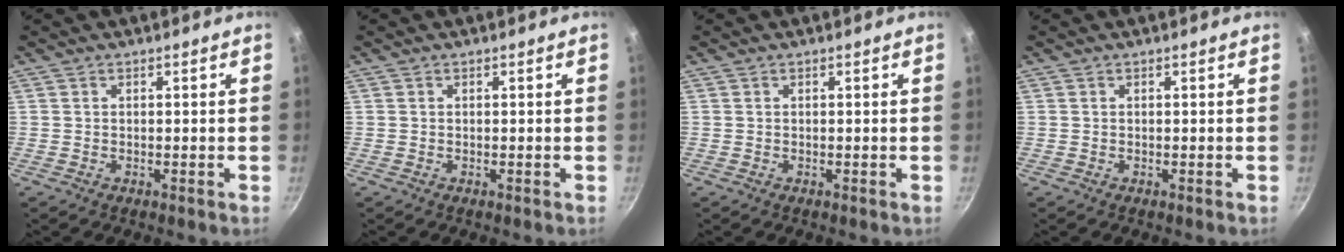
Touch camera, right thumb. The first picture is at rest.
{"total": 0.0}
{"total": 0.0}
{"total": 0.0}